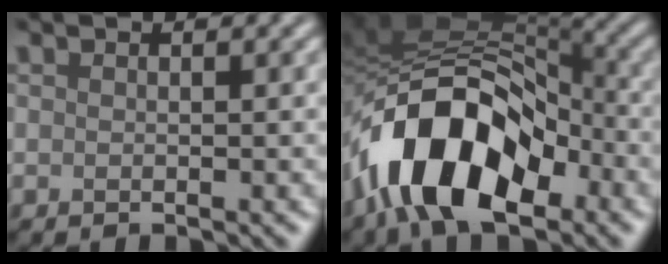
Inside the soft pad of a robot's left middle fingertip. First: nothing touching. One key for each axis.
{"total": 12.4, "fx": -5.2, "fy": 6.7, "fz": 9.1, "tx": -0.153, "ty": 0.009, "tz": -0.101}